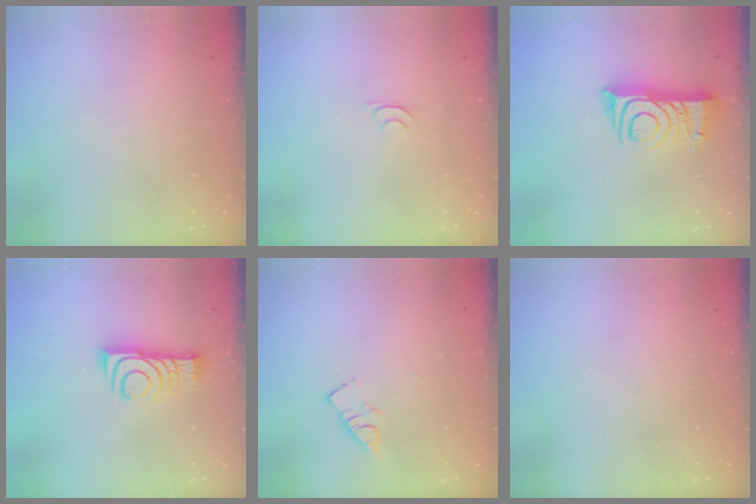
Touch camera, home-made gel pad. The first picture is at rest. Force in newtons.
{"total": 4.8, "press": 4.7, "slide": 0.6}
{"total": 9.9, "press": 9.9, "slide": 1.0}
{"total": 9.6, "press": 9.6, "slide": 0.1}
{"total": 3.9, "press": 3.9, "slide": 0.5}
{"total": 3.4, "press": 3.3, "slide": 0.5}